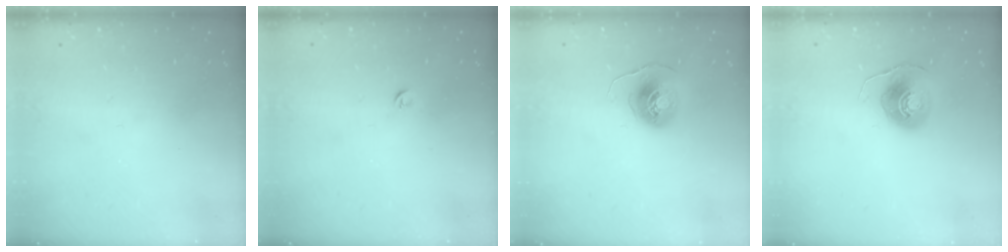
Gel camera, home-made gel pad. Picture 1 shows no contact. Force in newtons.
{"total": 3.4, "press": 3.3, "slide": 0.6}
{"total": 7.5, "press": 7.5, "slide": 0.1}
{"total": 8.5, "press": 8.4, "slide": 0.3}